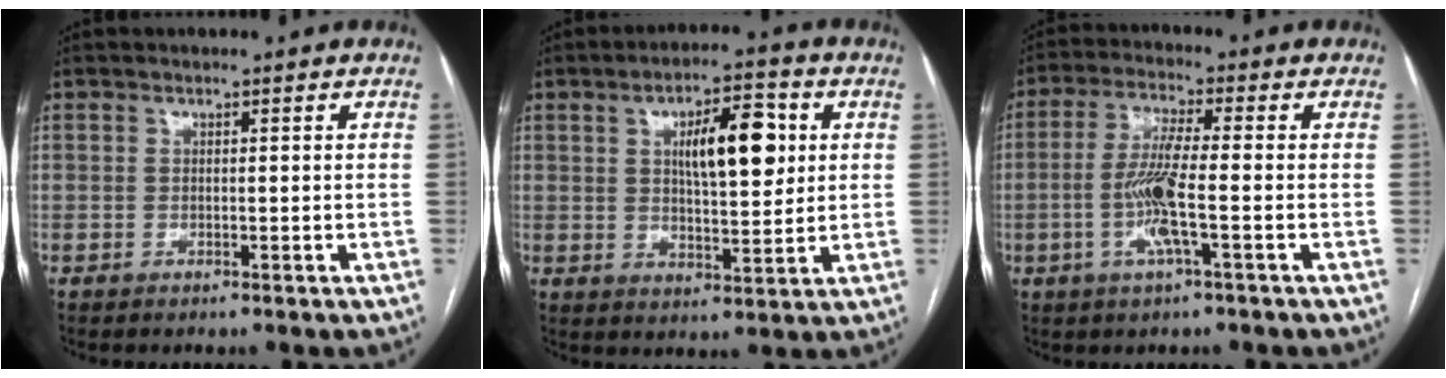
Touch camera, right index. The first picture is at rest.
{"total": 10.5, "force": [2.7, 3.4, 9.5], "torque": [-0.150, 0.014, 0.047]}
{"total": 7.7, "force": [-1.8, 0.2, 7.5], "torque": [-0.156, -0.002, -0.037]}